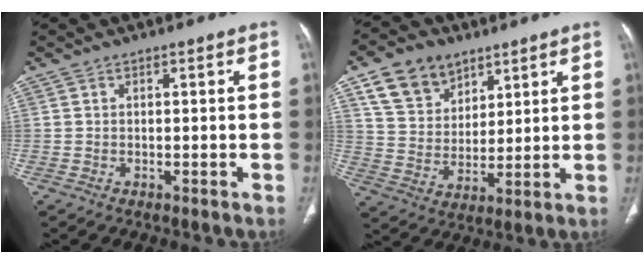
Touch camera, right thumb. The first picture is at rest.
{"total": 12.2, "force": [7.3, 8.4, 5.0], "torque": [-0.066, -0.025, 0.138]}